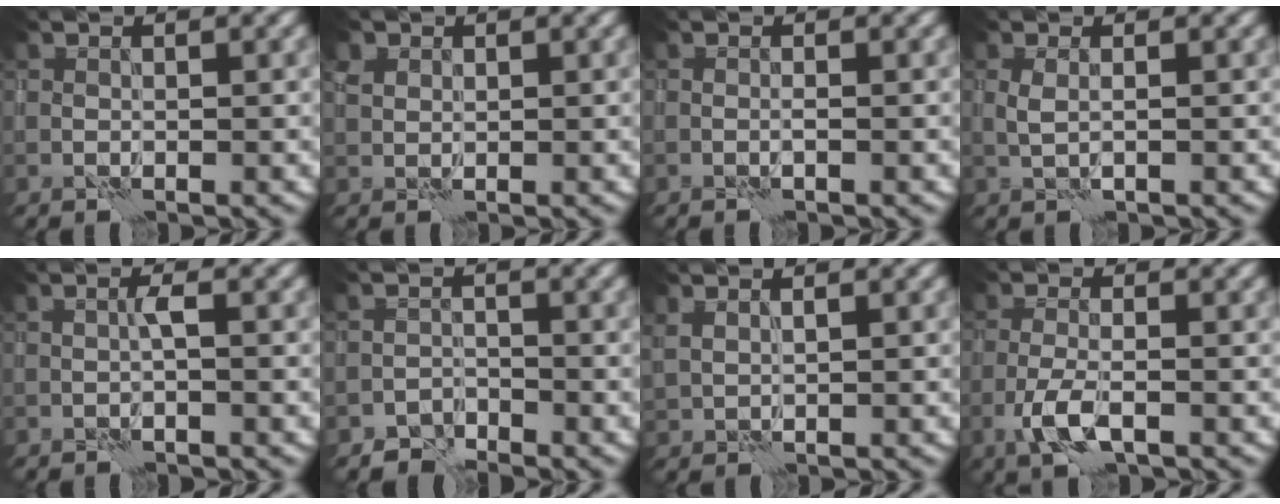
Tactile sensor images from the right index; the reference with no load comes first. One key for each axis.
{"total": 1.6, "fx": 0.9, "fy": 1.3, "fz": 0.2, "tx": -0.004, "ty": 0.004, "tz": 0.016}
{"total": 0.0}
{"total": 0.8, "fx": 0.4, "fy": 0.2, "fz": 0.7, "tx": -0.013, "ty": 0.001, "tz": 0.007}
{"total": 0.6, "fx": -0.1, "fy": -0.1, "fz": 0.6, "tx": -0.006, "ty": 0.006, "tz": -0.001}
{"total": 1.7, "fx": -1.6, "fy": 0.6, "fz": -0.4, "tx": 0.014, "ty": 0.005, "tz": -0.035}
{"total": 1.2, "fx": 1.1, "fy": 0.4, "fz": 0.4, "tx": -0.007, "ty": -0.002, "tz": 0.025}
{"total": 3.0, "fx": -1.4, "fy": 1.1, "fz": 2.4, "tx": -0.055, "ty": 0.000, "tz": -0.032}